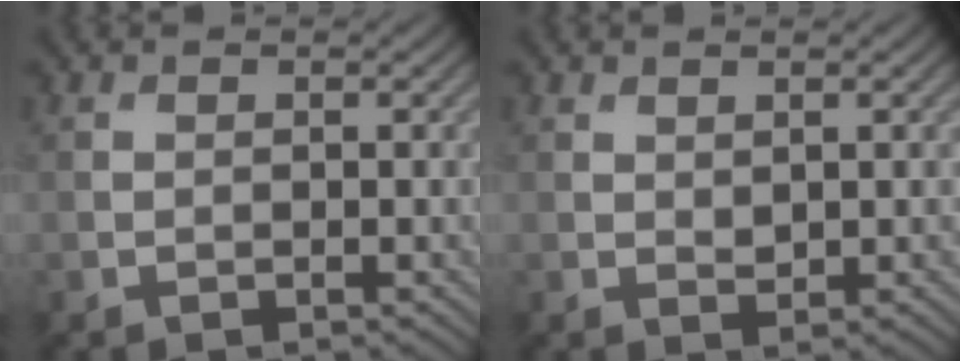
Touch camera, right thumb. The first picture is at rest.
{"total": 1.0, "force": [0.5, 0.5, 0.6], "torque": [-0.013, -0.004, 0.014]}